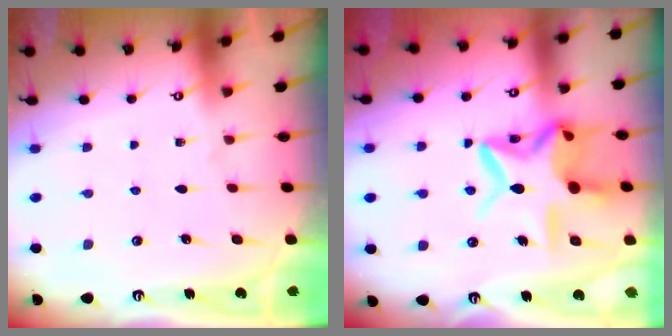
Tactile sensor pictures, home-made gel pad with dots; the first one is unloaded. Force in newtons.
{"total": 16.0, "press": 15.9, "slide": 1.5}